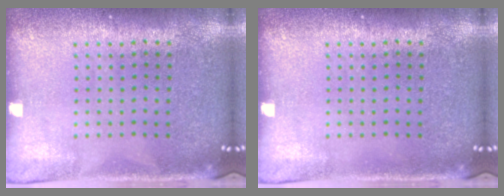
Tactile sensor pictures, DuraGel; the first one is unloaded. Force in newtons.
{"total": 0.0}